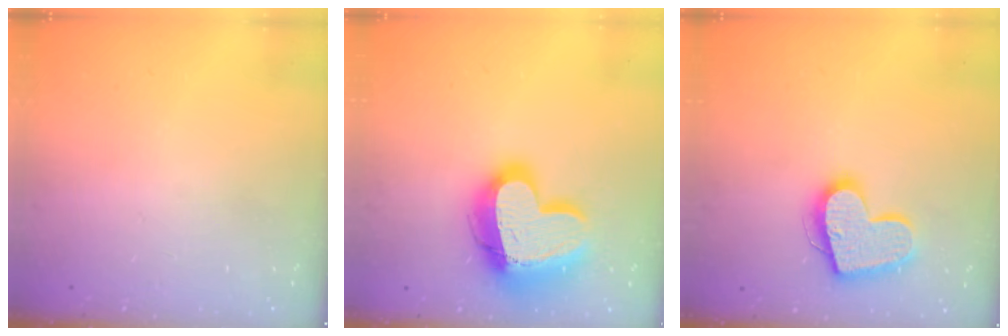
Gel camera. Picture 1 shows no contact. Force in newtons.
{"total": 21.0, "press": 20.9, "slide": 1.9}
{"total": 16.4, "press": 16.4, "slide": 1.2}